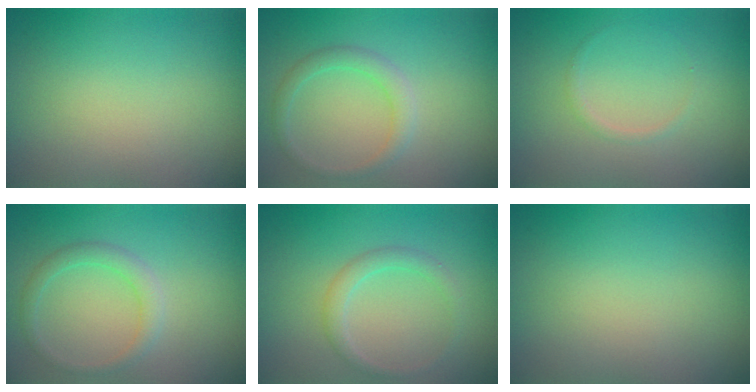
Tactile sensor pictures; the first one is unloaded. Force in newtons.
{"total": 1.8, "press": 1.8, "slide": 0.0}
{"total": 0.6, "press": 0.6, "slide": 0.0}
{"total": 1.8, "press": 1.8, "slide": 0.0}
{"total": 1.6, "press": 1.6, "slide": 0.1}
{"total": 0.0}